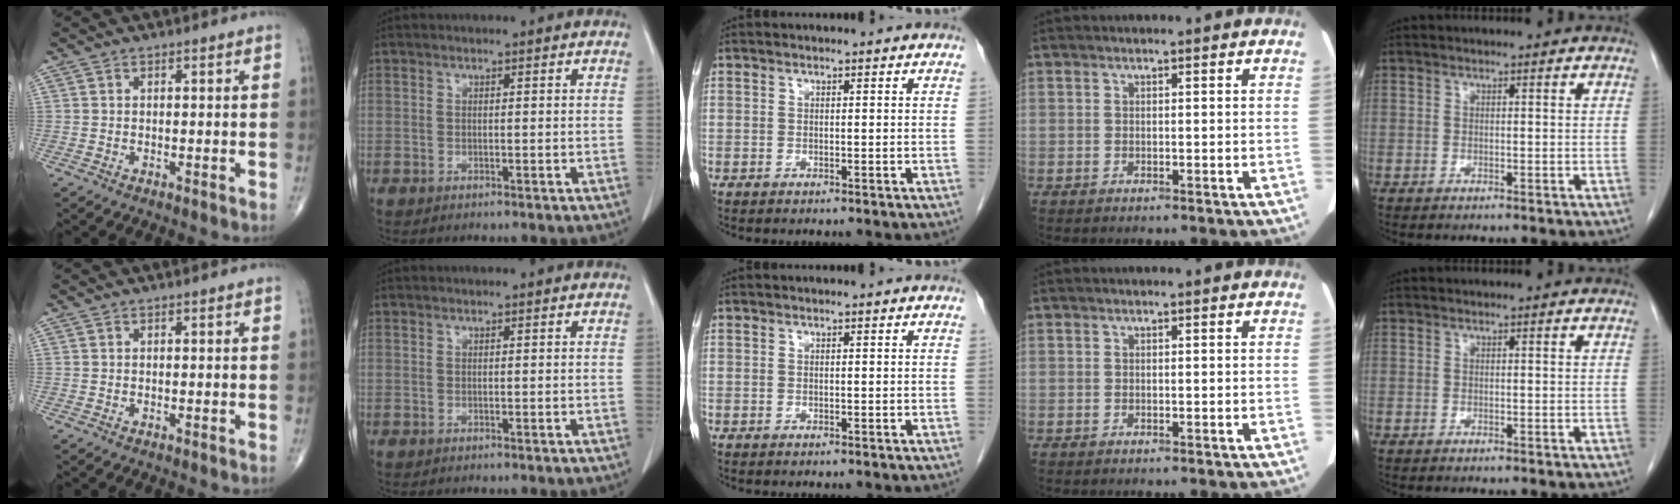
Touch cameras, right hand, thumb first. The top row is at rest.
{}